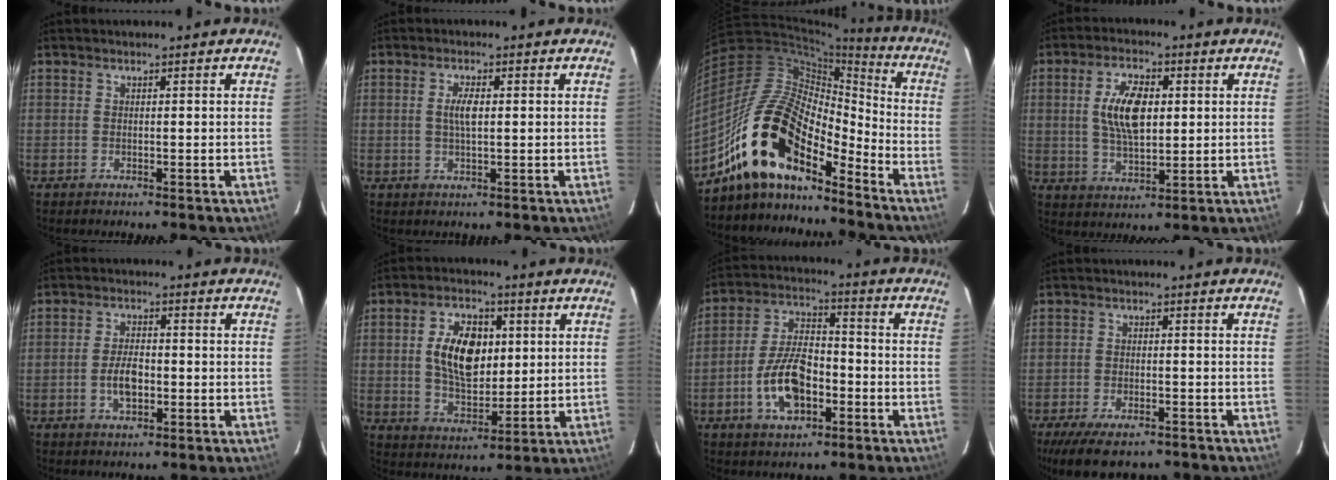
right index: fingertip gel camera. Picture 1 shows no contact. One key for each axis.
{"total": 3.2, "fx": 0.4, "fy": 1.1, "fz": 3.0, "tx": -0.057, "ty": 0.002, "tz": 0.007}
{"total": 18.9, "fx": -13.6, "fy": 7.2, "fz": 10.9, "tx": -0.204, "ty": 0.003, "tz": -0.268}
{"total": 9.6, "fx": 1.6, "fy": 4.6, "fz": 8.3, "tx": -0.158, "ty": 0.008, "tz": 0.033}
{"total": 5.2, "fx": -1.4, "fy": 2.7, "fz": 4.2, "tx": -0.084, "ty": 0.003, "tz": -0.022}
{"total": 12.0, "fx": 2.2, "fy": 7.1, "fz": 9.4, "tx": -0.170, "ty": 0.016, "tz": 0.047}
{"total": 11.8, "fx": -4.3, "fy": 6.2, "fz": 9.1, "tx": -0.186, "ty": 0.012, "tz": -0.071}
{"total": 11.8, "fx": -8.7, "fy": 4.7, "fz": 6.4, "tx": -0.141, "ty": -0.027, "tz": -0.139}